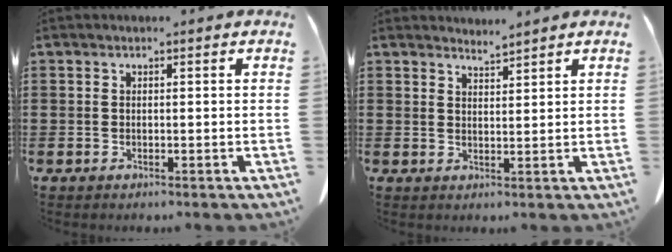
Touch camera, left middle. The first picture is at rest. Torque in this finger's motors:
{"motor_torque": [-0.77, 0.80, -0.02, 0.01]}